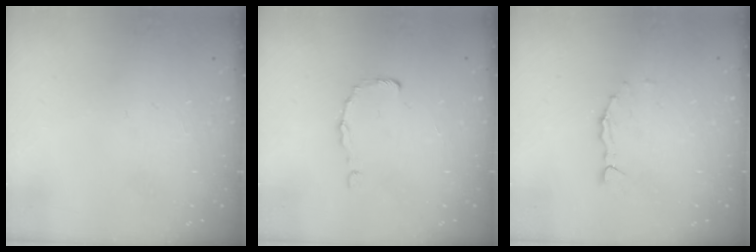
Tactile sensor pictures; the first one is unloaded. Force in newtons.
{"total": 0.0}
{"total": 1.5, "press": 1.5, "slide": 0.2}